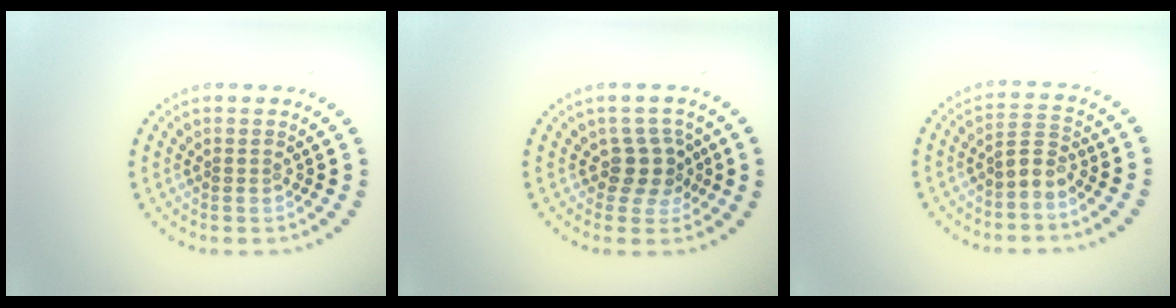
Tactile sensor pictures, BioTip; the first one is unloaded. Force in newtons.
{"total": 2.6, "press": 2.0, "slide": 1.6}
{"total": 2.0, "press": 1.4, "slide": 1.4}